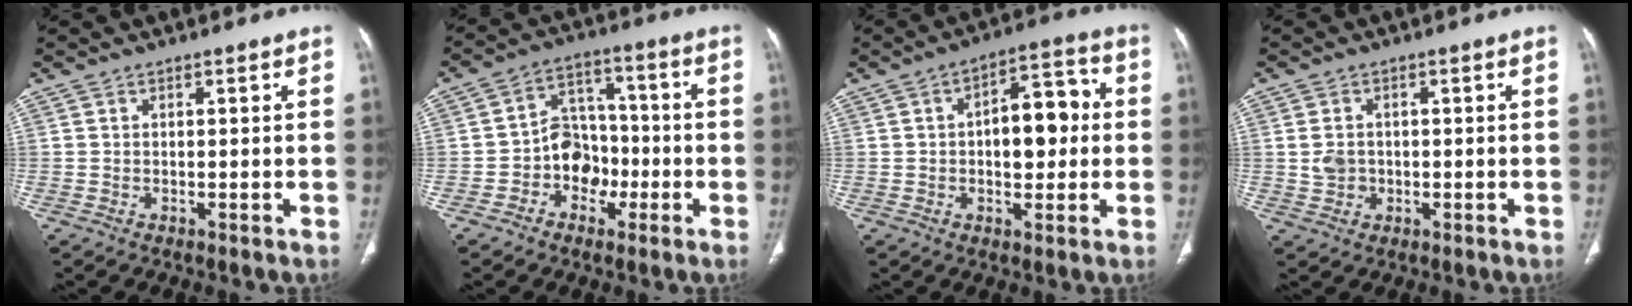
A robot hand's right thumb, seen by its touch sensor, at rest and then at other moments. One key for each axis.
{"total": 9.0, "fx": -3.0, "fy": 7.4, "fz": 4.2, "tx": -0.022, "ty": 0.043, "tz": -0.057}
{"total": 11.1, "fx": 0.6, "fy": 5.9, "fz": 9.4, "tx": -0.106, "ty": 0.026, "tz": 0.003}
{"total": 3.2, "fx": 0.0, "fy": 2.7, "fz": 1.7, "tx": -0.026, "ty": 0.004, "tz": 0.003}